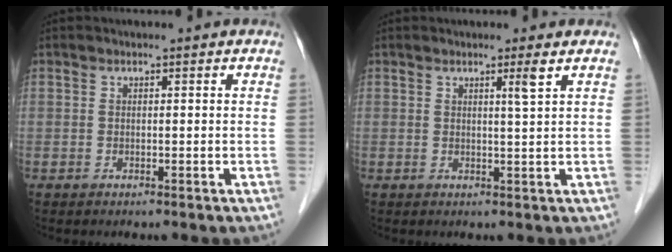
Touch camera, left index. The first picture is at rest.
{"total": 2.0, "force": [1.1, -0.7, 1.5], "torque": [-0.026, -0.009, 0.023]}